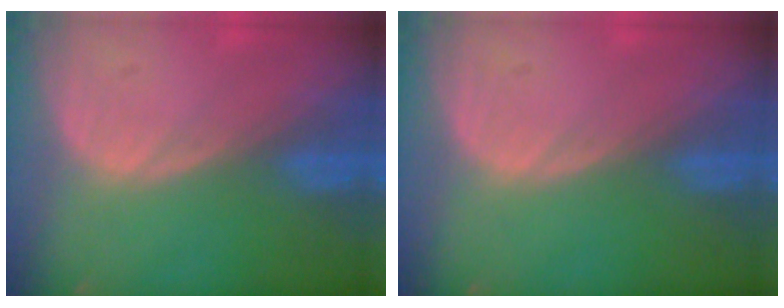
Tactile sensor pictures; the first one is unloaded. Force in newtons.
{"total": 0.0}